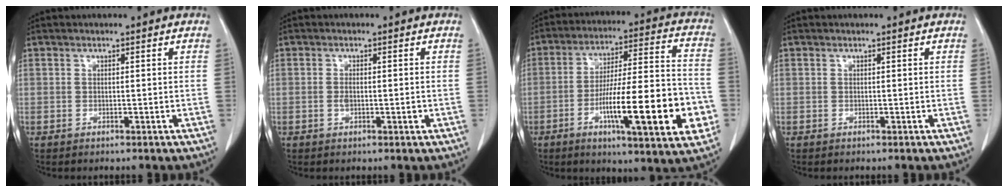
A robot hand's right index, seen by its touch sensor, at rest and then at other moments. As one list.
[{"total": 2.2, "force": [-0.3, 0.9, 1.9], "torque": [-0.040, -0.002, -0.004]}, {"total": 20.7, "force": [-6.3, 2.7, 19.5], "torque": [-0.280, 0.001, -0.093]}, {"total": 0.0}]